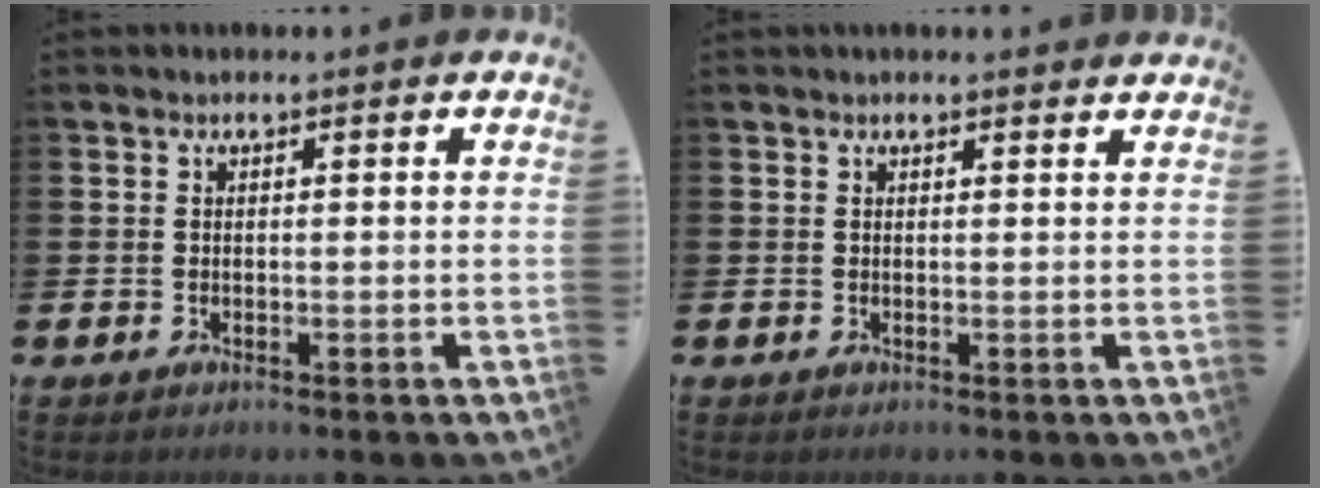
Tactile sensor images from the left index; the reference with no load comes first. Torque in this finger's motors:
{"motor_torque": [1.08, -1.06, 0.19, 0.04]}